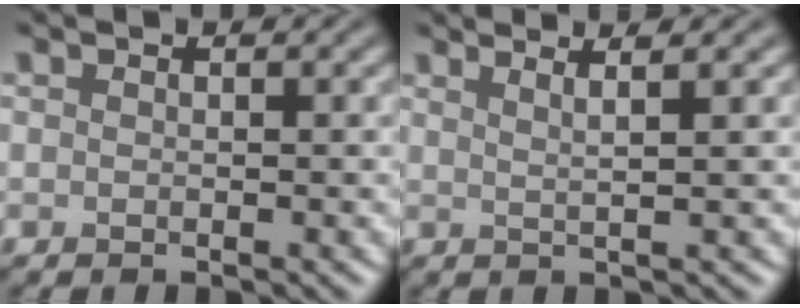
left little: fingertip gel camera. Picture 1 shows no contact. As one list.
[{"total": 3.5, "force": [2.3, 1.1, 2.4], "torque": [-0.015, 0.019, 0.000]}]